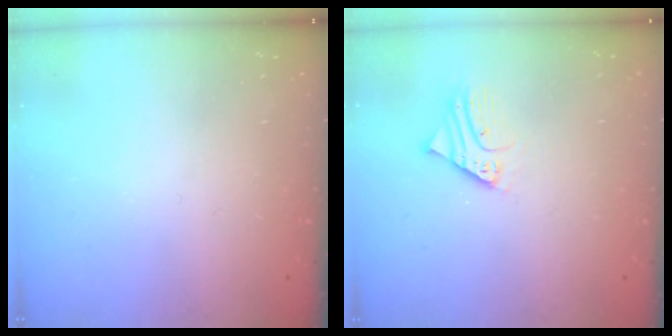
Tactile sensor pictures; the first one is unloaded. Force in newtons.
{"total": 2.3, "press": 2.3, "slide": 0.2}